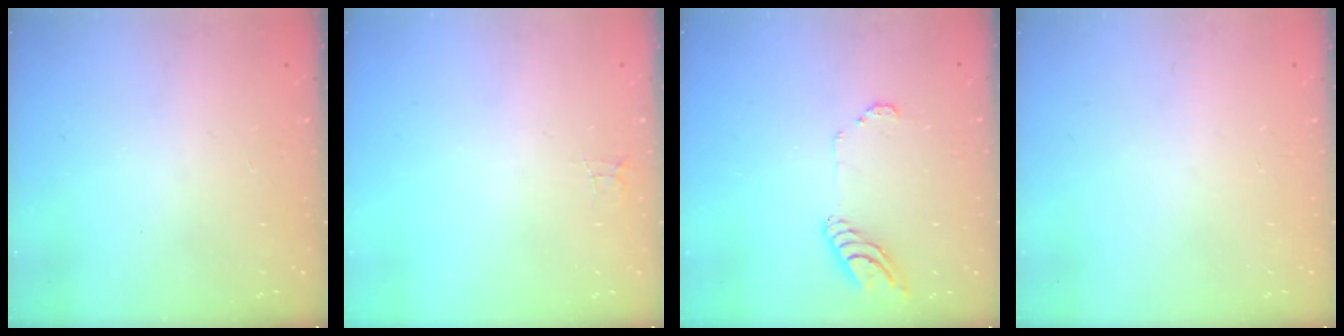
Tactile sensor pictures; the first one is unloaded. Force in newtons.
{"total": 2.9, "press": 2.9, "slide": 0.2}
{"total": 9.8, "press": 9.7, "slide": 0.9}
{"total": 0.0}